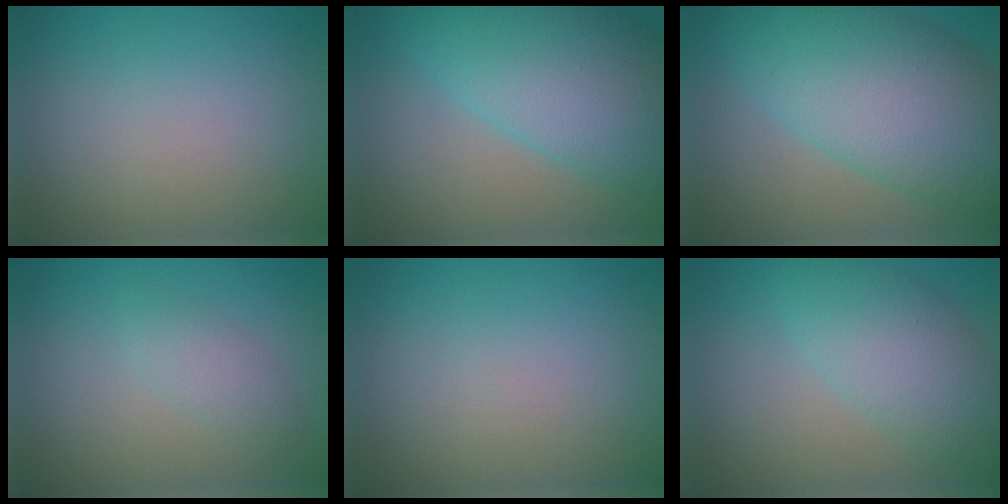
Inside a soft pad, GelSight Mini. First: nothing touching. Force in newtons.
{"total": 10.3, "press": 10.3, "slide": 0.4}
{"total": 11.1, "press": 11.1, "slide": 0.2}
{"total": 1.8, "press": 1.8, "slide": 0.1}
{"total": 0.5, "press": 0.5, "slide": 0.1}
{"total": 3.7, "press": 3.7, "slide": 0.3}